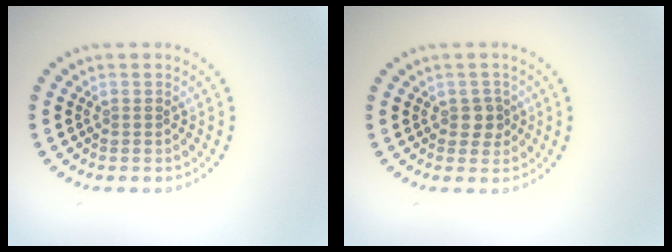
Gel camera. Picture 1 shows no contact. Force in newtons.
{"total": 1.6, "press": 1.5, "slide": 0.6}